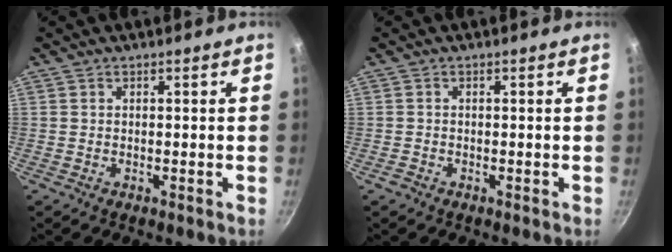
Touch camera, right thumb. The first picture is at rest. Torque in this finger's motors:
{"motor_torque": [-0.68, 0.15, -0.15, -0.02, 0.02]}